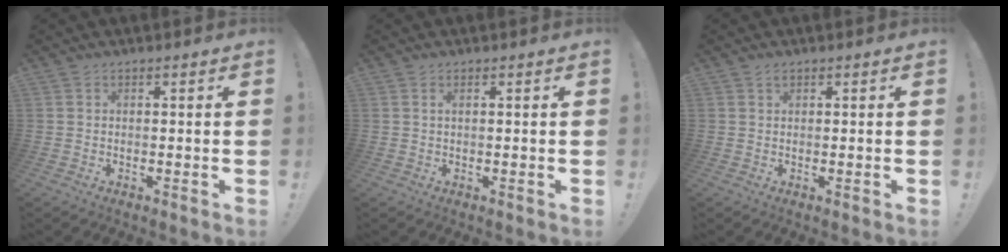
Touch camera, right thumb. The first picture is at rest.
{"total": 1.1, "force": [0.2, 0.2, 1.1], "torque": [-0.015, -0.001, 0.002]}
{"total": 0.8, "force": [0.6, 0.4, 0.4], "torque": [-0.006, 0.000, 0.011]}